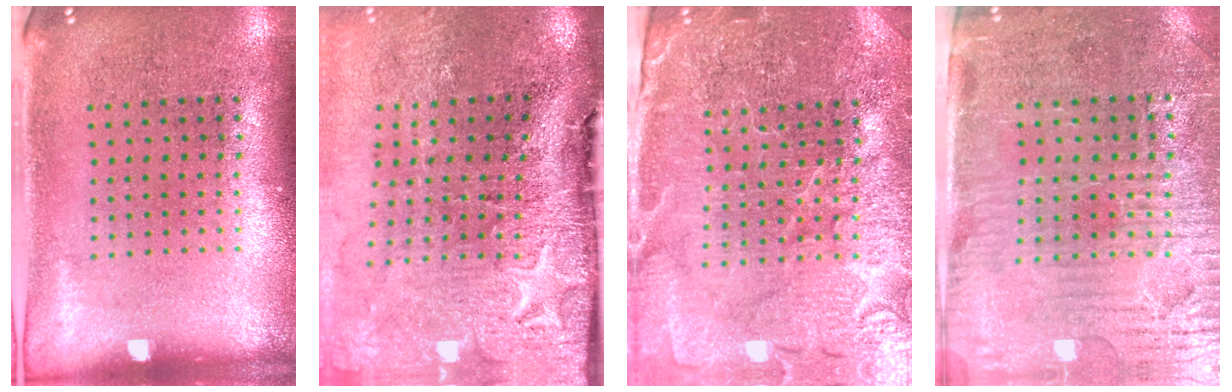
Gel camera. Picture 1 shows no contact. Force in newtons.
{"total": 5.0, "press": 4.0, "slide": 3.1}
{"total": 4.2, "press": 4.0, "slide": 1.2}
{"total": 3.9, "press": 3.4, "slide": 1.8}